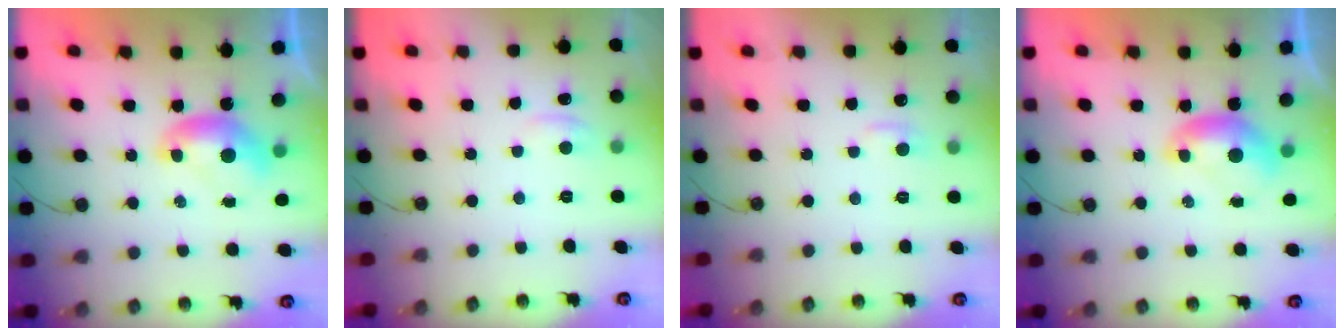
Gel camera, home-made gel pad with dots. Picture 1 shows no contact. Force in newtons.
{"total": 1.9, "press": 1.8, "slide": 0.6}
{"total": 1.9, "press": 1.8, "slide": 0.6}
{"total": 0.0}